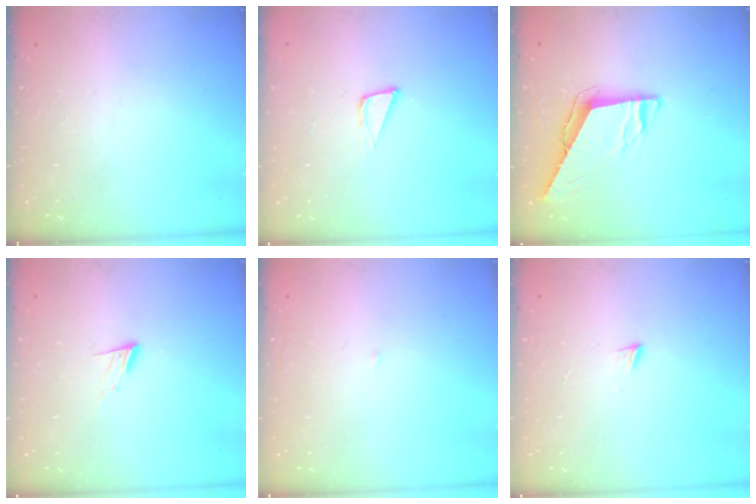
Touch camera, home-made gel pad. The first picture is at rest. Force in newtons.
{"total": 4.0, "press": 3.9, "slide": 0.8}
{"total": 7.2, "press": 7.2, "slide": 0.5}
{"total": 6.0, "press": 5.9, "slide": 0.6}
{"total": 2.0, "press": 2.0, "slide": 0.2}
{"total": 4.3, "press": 4.2, "slide": 0.4}